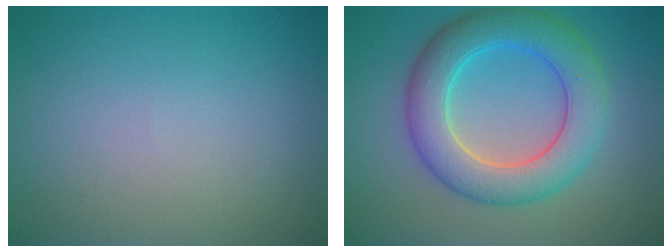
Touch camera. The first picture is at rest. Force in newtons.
{"total": 7.4, "press": 7.4, "slide": 0.3}